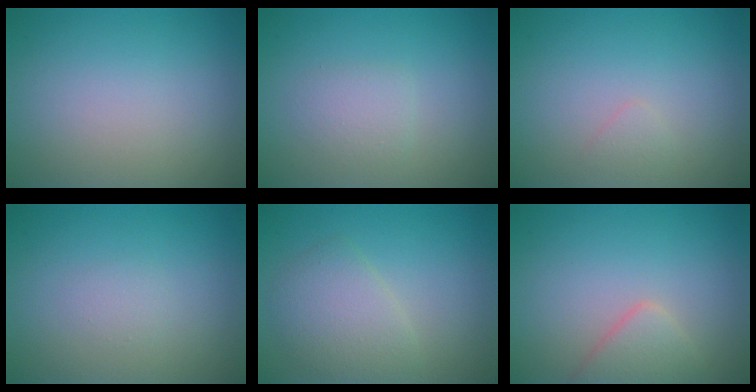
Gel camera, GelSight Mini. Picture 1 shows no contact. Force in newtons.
{"total": 1.5, "press": 1.5, "slide": 0.0}
{"total": 0.7, "press": 0.7, "slide": 0.0}
{"total": 0.7, "press": 0.7, "slide": 0.1}
{"total": 3.3, "press": 3.3, "slide": 0.0}
{"total": 2.4, "press": 2.4, "slide": 0.1}